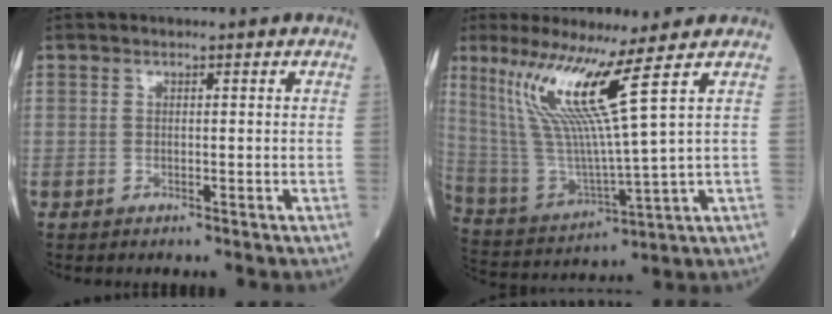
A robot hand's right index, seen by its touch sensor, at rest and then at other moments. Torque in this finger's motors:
{"motor_torque": [0.41, 0.37, 0.83, 0.21]}